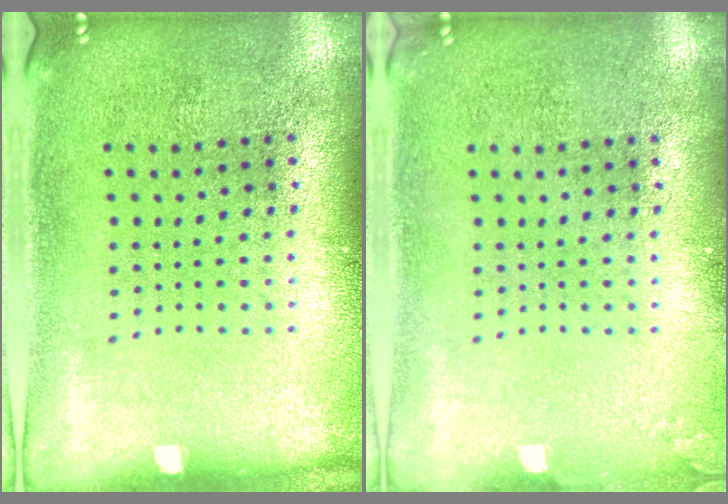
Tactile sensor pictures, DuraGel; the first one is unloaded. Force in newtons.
{"total": 0.6, "press": 0.6, "slide": 0.0}